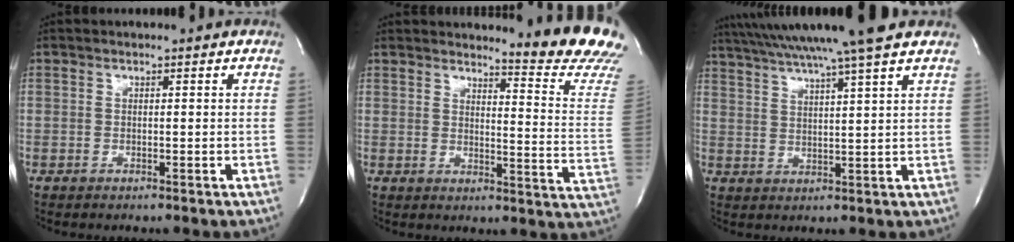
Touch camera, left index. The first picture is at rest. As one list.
[{"total": 14.3, "force": [13.8, -1.0, 3.6], "torque": [-0.040, -0.141, 0.140]}, {"total": 14.9, "force": [12.6, -1.7, 7.8], "torque": [-0.136, 0.001, 0.184]}]